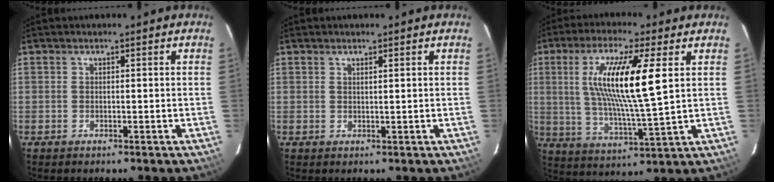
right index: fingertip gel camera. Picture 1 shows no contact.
{"total": 0.8, "force": [0.6, -0.1, 0.5], "torque": [-0.009, -0.002, 0.011]}
{"total": 15.4, "force": [3.9, 1.5, 14.8], "torque": [-0.275, -0.005, 0.075]}